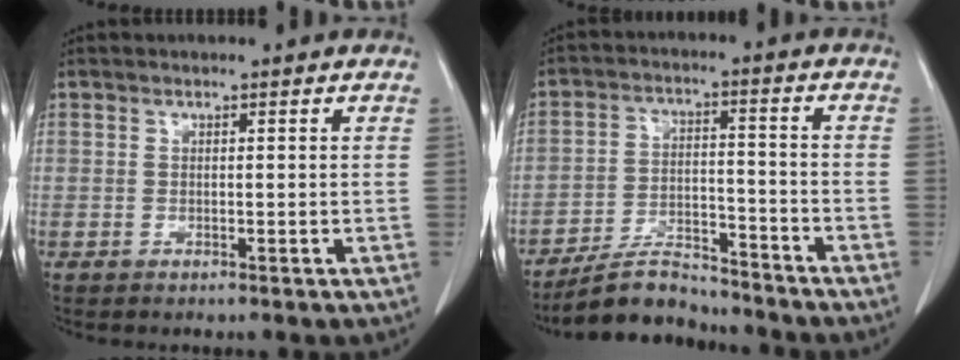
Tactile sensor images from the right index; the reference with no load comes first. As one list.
[{"total": 8.6, "force": [-8.1, 2.1, 2.0], "torque": [-0.034, 0.004, -0.142]}]